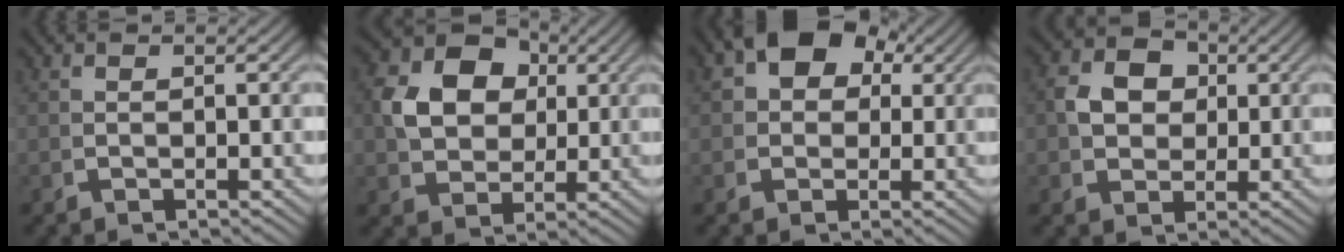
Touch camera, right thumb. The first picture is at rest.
{"total": 8.5, "force": [2.2, 6.3, 5.3], "torque": [-0.128, -0.021, 0.056]}
{"total": 6.8, "force": [2.8, 4.7, 3.9], "torque": [-0.074, 0.002, 0.044]}
{"total": 5.2, "force": [1.2, 4.1, 3.0], "torque": [-0.068, -0.016, 0.032]}